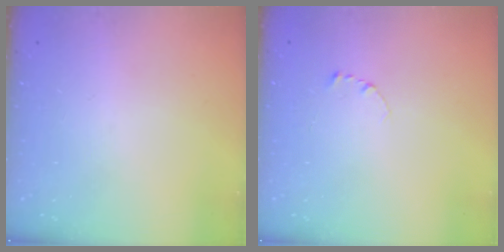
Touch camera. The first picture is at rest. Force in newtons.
{"total": 2.7, "press": 2.7, "slide": 0.3}